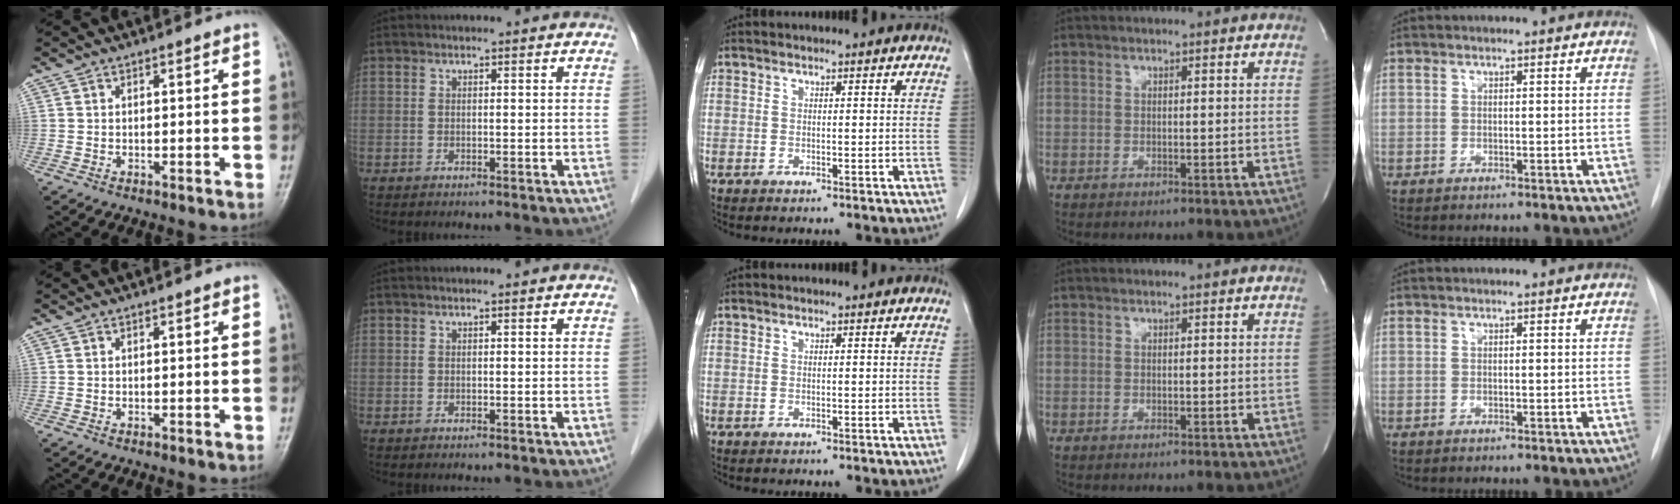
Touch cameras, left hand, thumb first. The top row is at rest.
{}